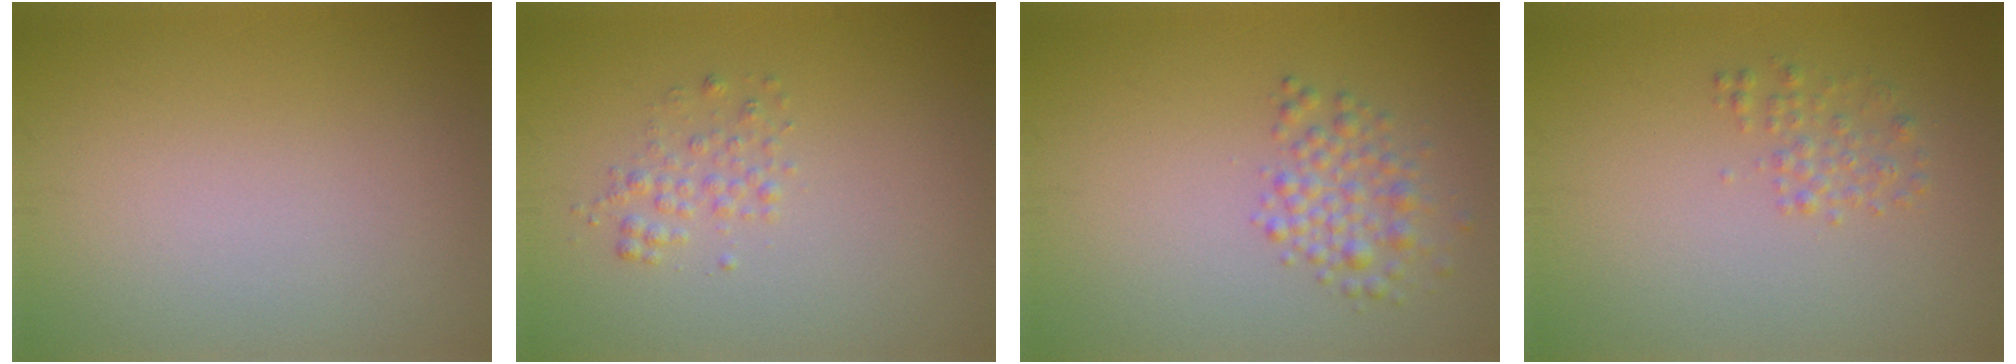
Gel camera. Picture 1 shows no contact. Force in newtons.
{"total": 1.4, "press": 1.4, "slide": 0.0}
{"total": 2.6, "press": 2.6, "slide": 0.1}
{"total": 1.5, "press": 1.5, "slide": 0.1}